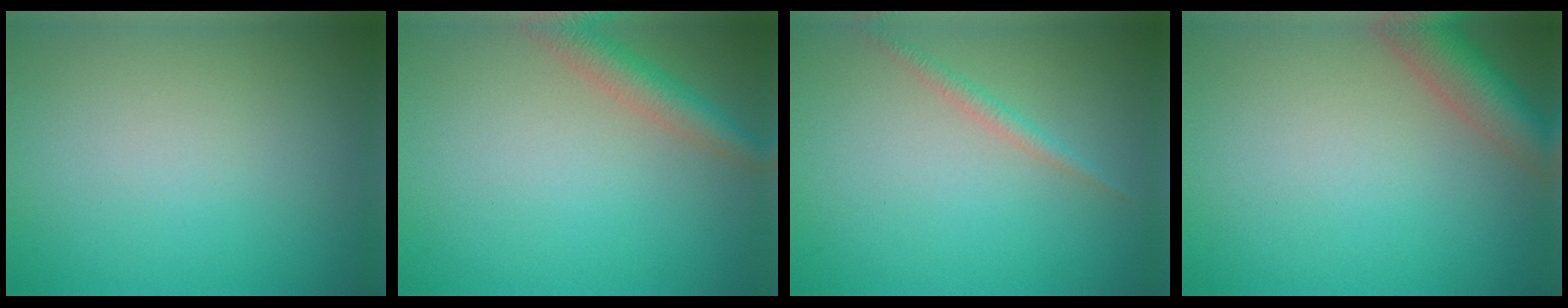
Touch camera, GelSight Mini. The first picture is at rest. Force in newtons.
{"total": 3.4, "press": 3.4, "slide": 0.2}
{"total": 1.3, "press": 1.3, "slide": 0.0}
{"total": 5.1, "press": 5.1, "slide": 0.3}